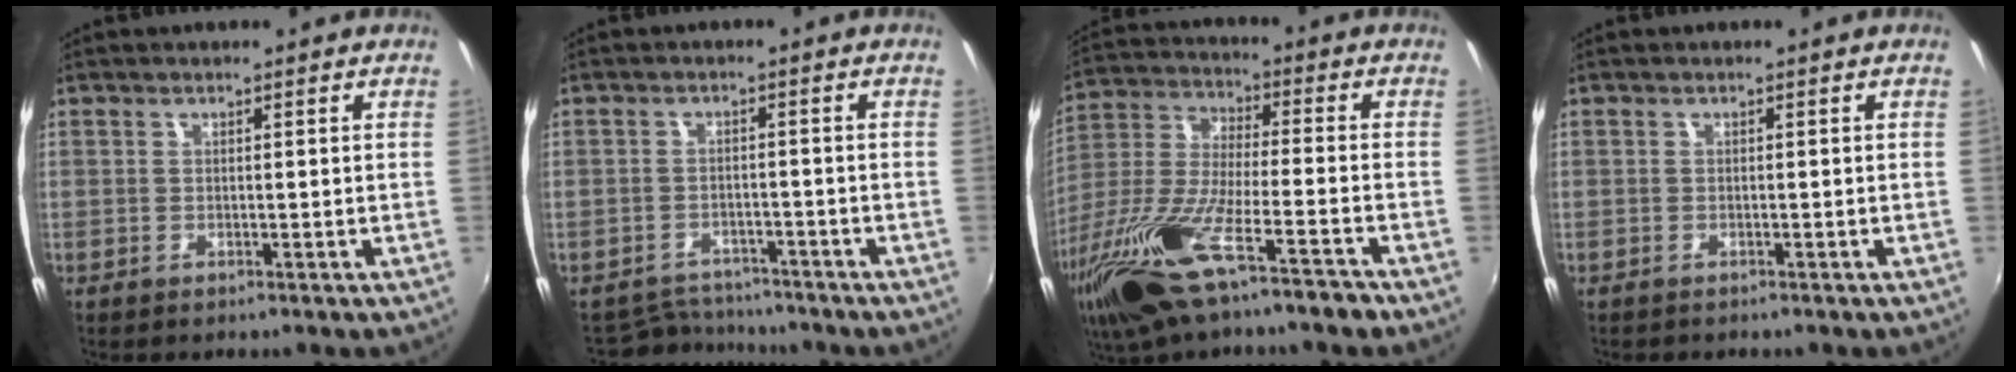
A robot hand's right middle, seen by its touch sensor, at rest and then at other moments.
{"total": 6.5, "force": [-6.1, 2.1, 0.2], "torque": [-0.023, 0.006, -0.098]}
{"total": 19.5, "force": [-12.6, 3.6, 14.5], "torque": [-0.303, -0.046, -0.236]}
{"total": 0.6, "force": [-0.6, 0.3, 0.1], "torque": [-0.004, -0.001, -0.009]}